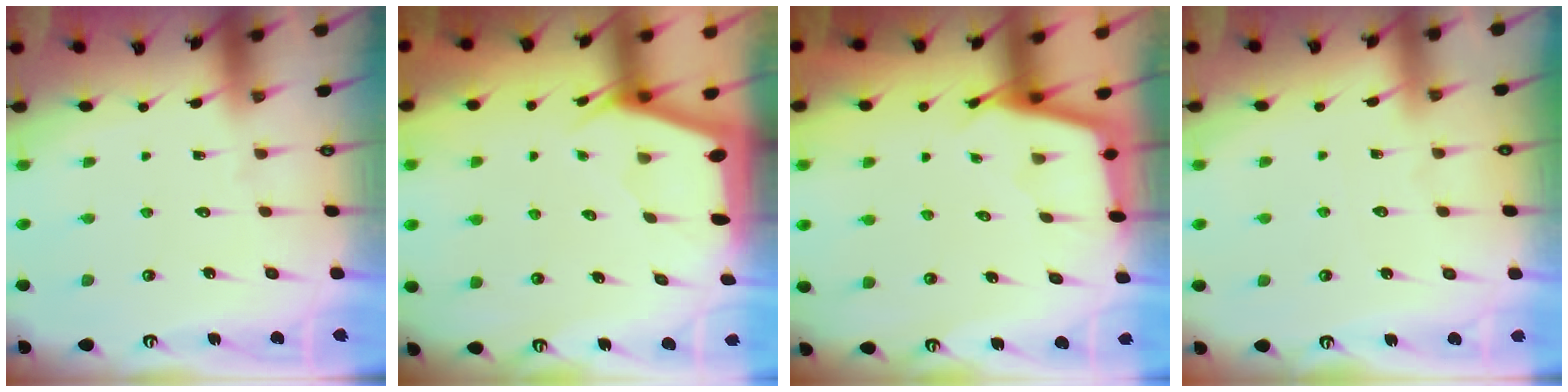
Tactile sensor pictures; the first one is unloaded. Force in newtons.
{"total": 2.9, "press": 2.9, "slide": 0.1}
{"total": 2.3, "press": 2.3, "slide": 0.2}
{"total": 2.0, "press": 2.0, "slide": 0.3}